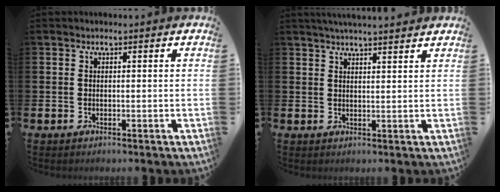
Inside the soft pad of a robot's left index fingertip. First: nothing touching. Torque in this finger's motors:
{"motor_torque": [0.89, -1.09, 0.58, 0.13]}